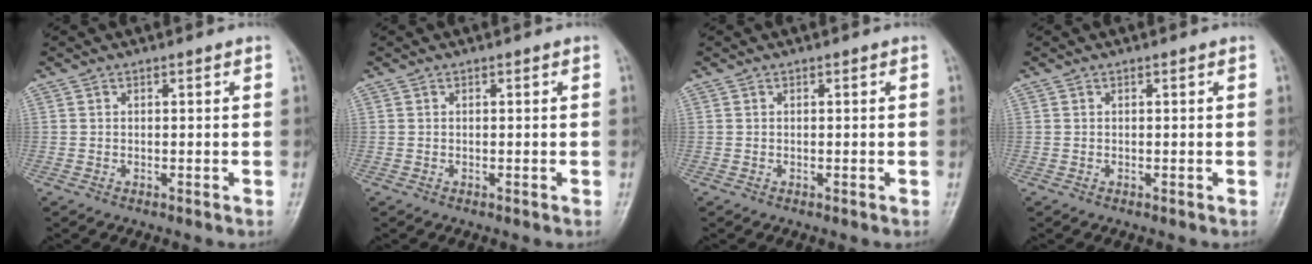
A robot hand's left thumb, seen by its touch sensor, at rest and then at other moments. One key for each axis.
{"total": 0.0}
{"total": 0.0}
{"total": 0.0}